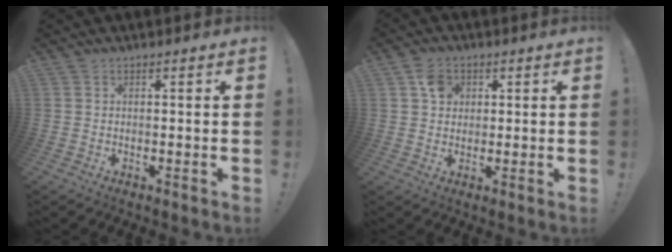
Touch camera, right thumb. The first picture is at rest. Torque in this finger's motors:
{"motor_torque": [0.04, 0.05, -0.02, 0.05, 0.04]}